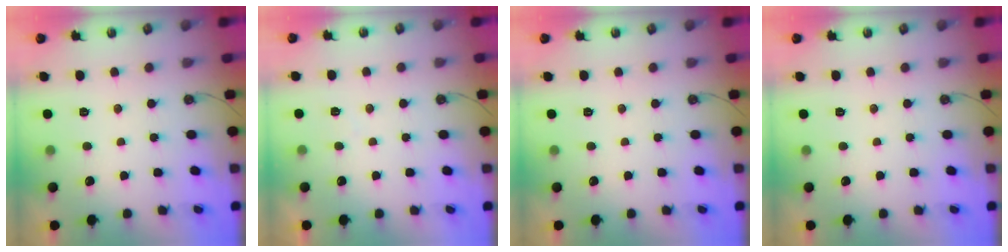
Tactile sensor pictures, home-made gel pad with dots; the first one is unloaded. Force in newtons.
{"total": 3.4, "press": 3.3, "slide": 0.5}
{"total": 0.0}
{"total": 0.0}